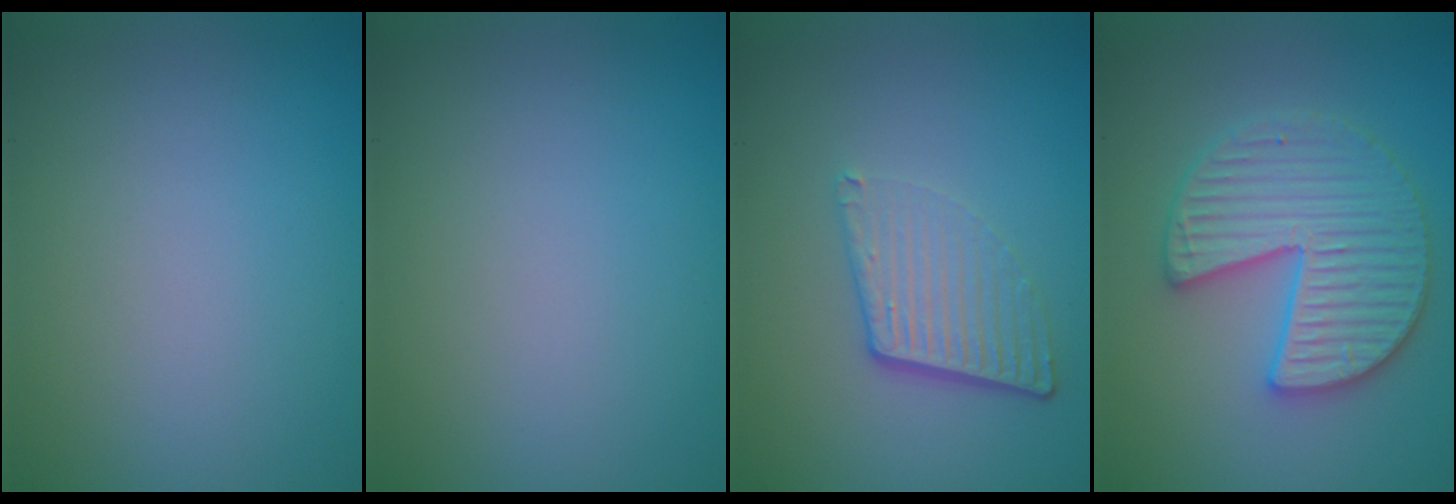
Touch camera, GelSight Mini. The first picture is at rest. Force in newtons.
{"total": 0.0}
{"total": 4.3, "press": 2.8, "slide": 3.3}
{"total": 5.9, "press": 5.8, "slide": 0.9}